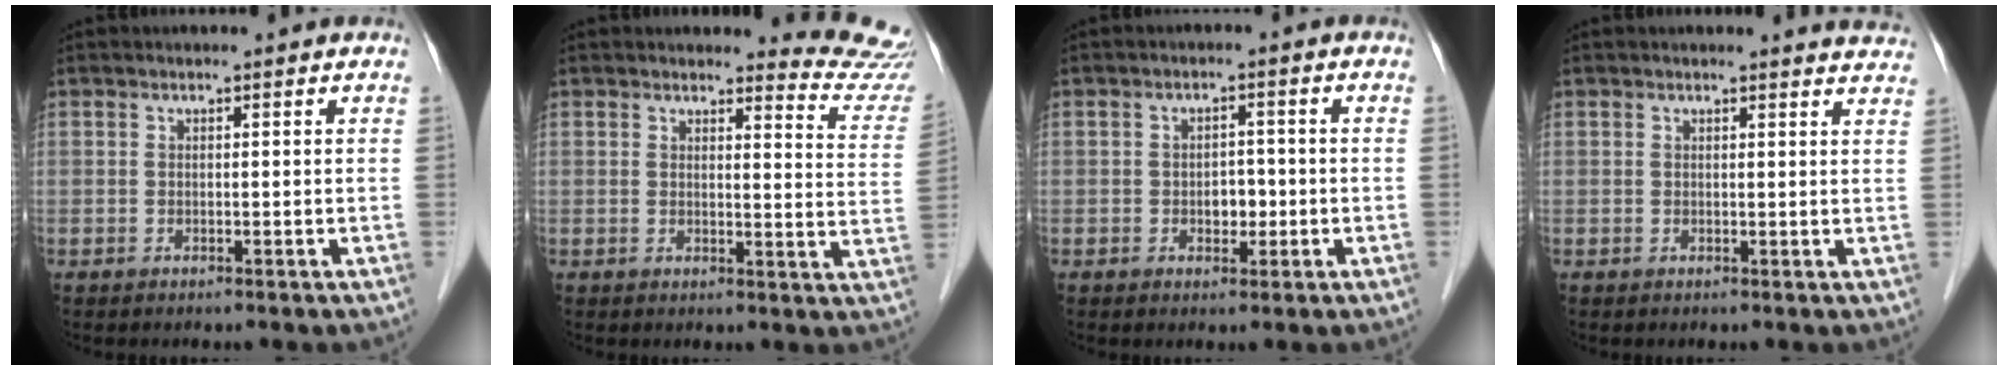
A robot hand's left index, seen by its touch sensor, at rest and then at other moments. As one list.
[{"total": 9.5, "force": [9.5, 0.4, -0.4], "torque": [0.025, -0.098, 0.075]}, {"total": 2.9, "force": [-0.9, 1.9, 2.0], "torque": [-0.027, 0.004, -0.010]}, {"total": 5.6, "force": [5.5, 0.5, 0.9], "torque": [0.001, -0.018, 0.032]}]